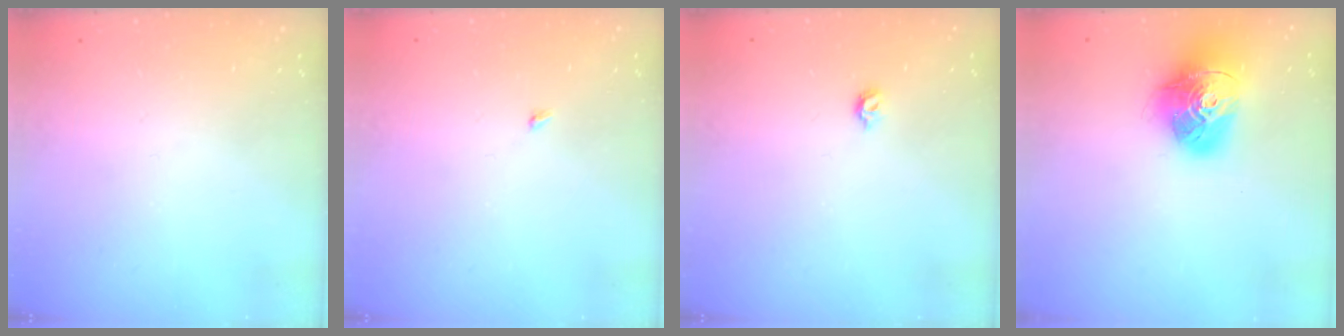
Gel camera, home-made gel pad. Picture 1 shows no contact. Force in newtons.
{"total": 1.9, "press": 1.9, "slide": 0.3}
{"total": 4.1, "press": 4.0, "slide": 0.8}
{"total": 17.1, "press": 17.0, "slide": 2.2}